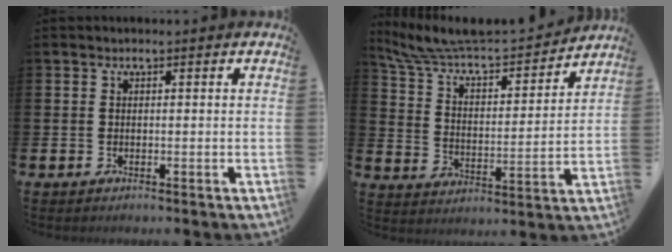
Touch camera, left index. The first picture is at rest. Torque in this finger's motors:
{"motor_torque": [0.07, -0.68, 0.34, 0.11]}